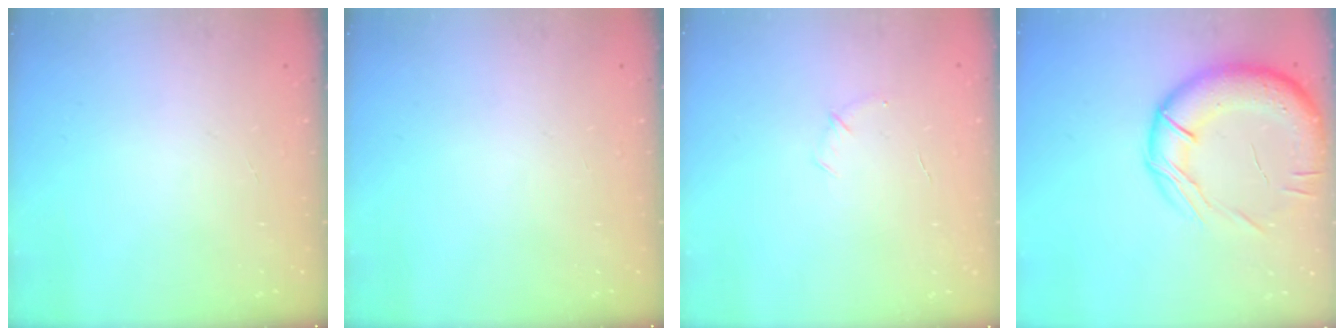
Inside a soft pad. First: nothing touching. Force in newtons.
{"total": 0.0}
{"total": 5.0, "press": 4.9, "slide": 1.3}
{"total": 19.3, "press": 19.1, "slide": 2.8}